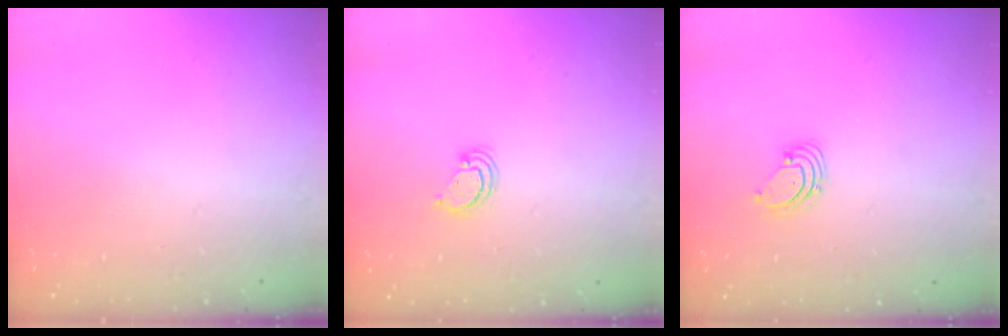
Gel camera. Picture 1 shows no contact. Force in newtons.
{"total": 2.6, "press": 2.6, "slide": 0.3}
{"total": 1.6, "press": 1.6, "slide": 0.1}